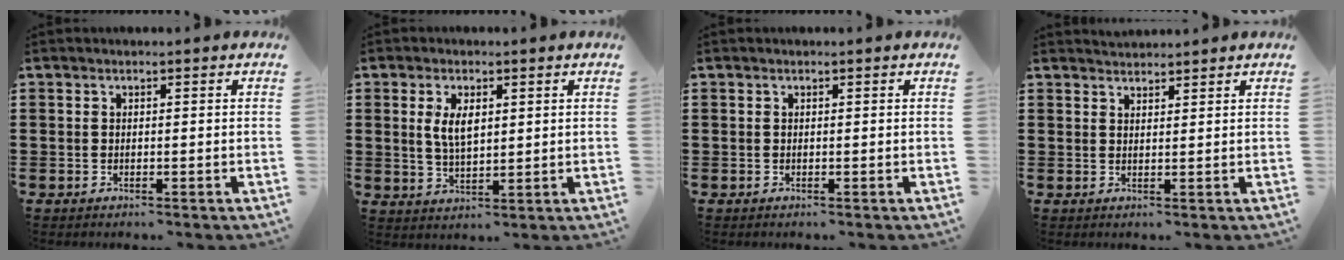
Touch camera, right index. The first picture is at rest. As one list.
[{"total": 4.5, "force": [1.1, 2.1, 3.8], "torque": [-0.073, 0.003, 0.017]}, {"total": 0.0}, {"total": 1.6, "force": [1.5, 0.0, -0.4], "torque": [0.003, 0.002, 0.031]}]